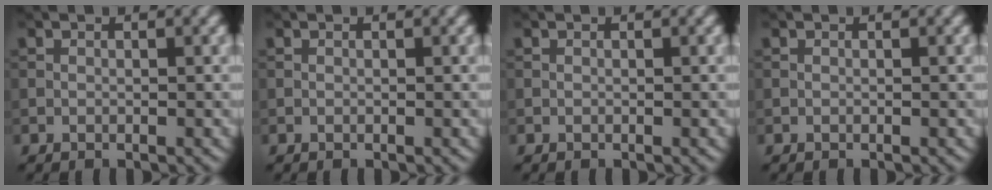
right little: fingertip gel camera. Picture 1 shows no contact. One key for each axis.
{"total": 0.0}
{"total": 0.0}
{"total": 0.0}